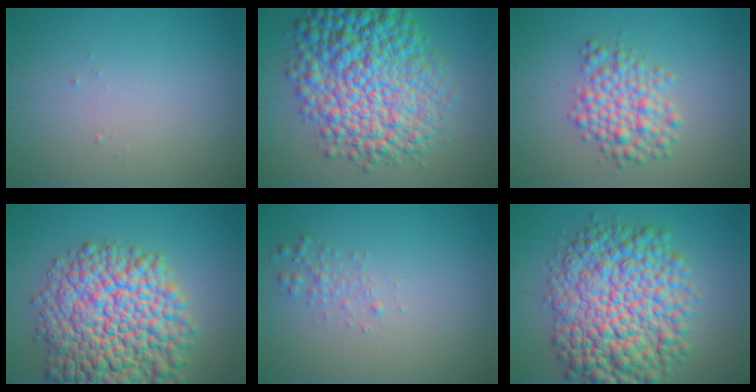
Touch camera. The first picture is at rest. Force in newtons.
{"total": 12.5, "press": 12.5, "slide": 0.2}
{"total": 4.1, "press": 4.1, "slide": 0.1}
{"total": 14.5, "press": 14.5, "slide": 0.5}
{"total": 1.3, "press": 1.3, "slide": 0.0}
{"total": 12.5, "press": 12.5, "slide": 0.2}